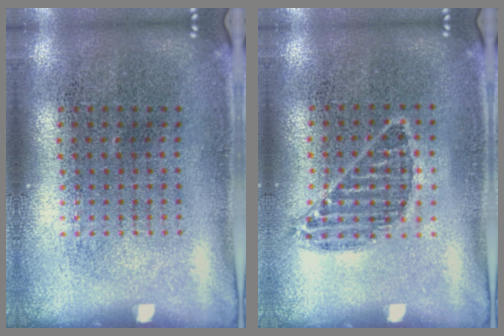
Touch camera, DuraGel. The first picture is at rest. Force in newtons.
{"total": 0.7, "press": 0.7, "slide": 0.2}